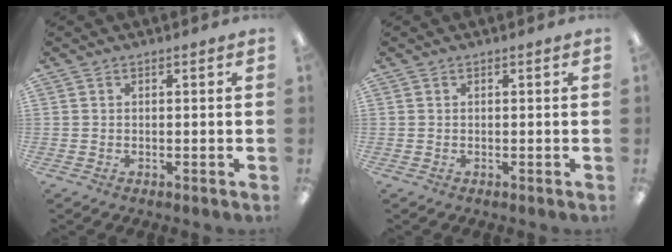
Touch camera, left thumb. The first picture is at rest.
{"total": 0.0}